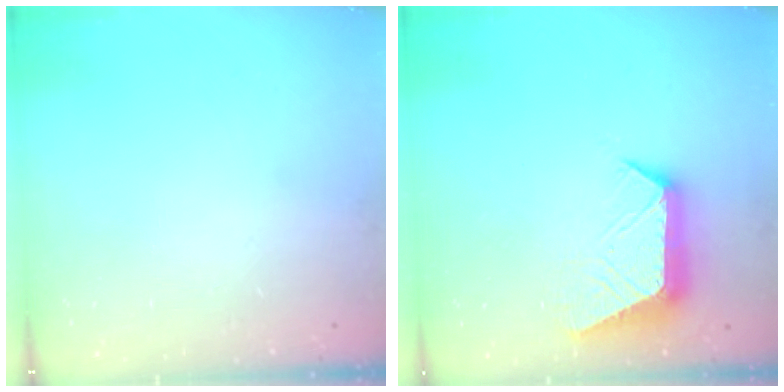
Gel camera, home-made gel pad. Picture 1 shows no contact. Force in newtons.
{"total": 11.4, "press": 11.4, "slide": 1.0}